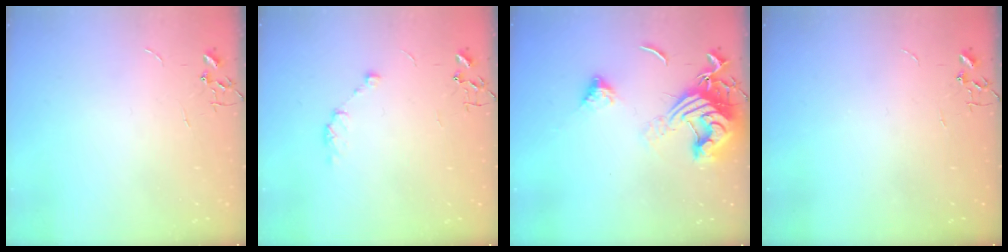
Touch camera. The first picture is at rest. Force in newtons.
{"total": 5.8, "press": 5.8, "slide": 0.8}
{"total": 15.1, "press": 15.0, "slide": 1.7}
{"total": 0.0}